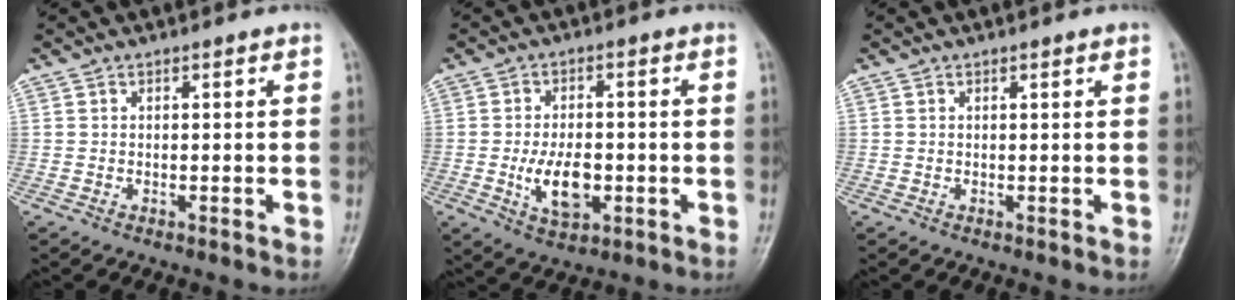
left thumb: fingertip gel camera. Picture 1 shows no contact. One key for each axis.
{"total": 8.4, "fx": -1.8, "fy": 4.7, "fz": 6.7, "tx": -0.104, "ty": 0.004, "tz": -0.025}
{"total": 0.8, "fx": 0.4, "fy": 0.1, "fz": 0.6, "tx": -0.009, "ty": 0.001, "tz": 0.004}